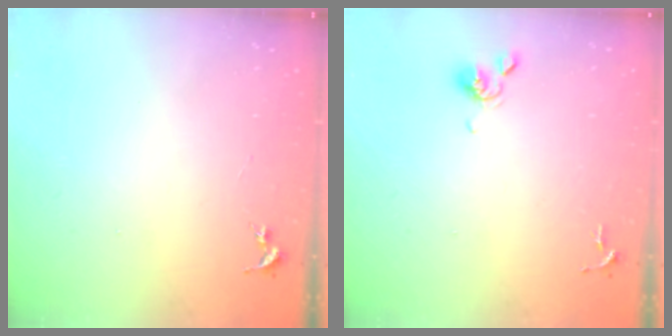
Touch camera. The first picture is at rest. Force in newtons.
{"total": 5.5, "press": 5.4, "slide": 1.0}